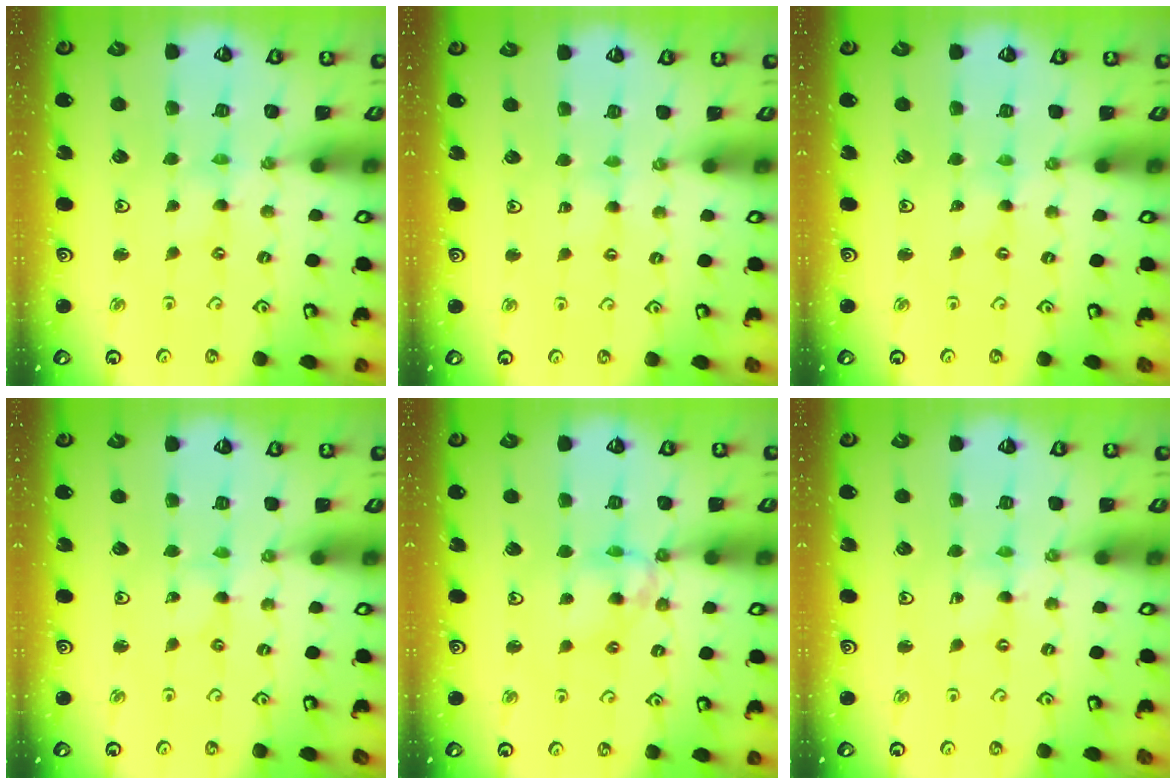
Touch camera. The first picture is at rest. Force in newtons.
{"total": 1.7, "press": 1.6, "slide": 0.4}
{"total": 0.0}
{"total": 0.0}
{"total": 8.9, "press": 8.9, "slide": 0.7}
{"total": 0.5, "press": 0.5, "slide": 0.1}